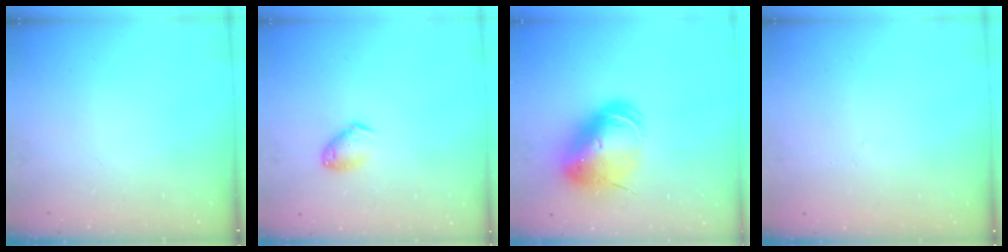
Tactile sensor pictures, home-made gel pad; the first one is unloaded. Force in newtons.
{"total": 7.3, "press": 7.3, "slide": 0.8}
{"total": 17.8, "press": 17.5, "slide": 3.2}
{"total": 1.6, "press": 1.6, "slide": 0.3}